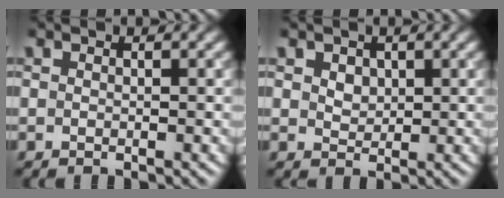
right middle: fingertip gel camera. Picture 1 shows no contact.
{"total": 1.7, "force": [0.8, 1.3, 0.9], "torque": [-0.016, 0.005, 0.010]}